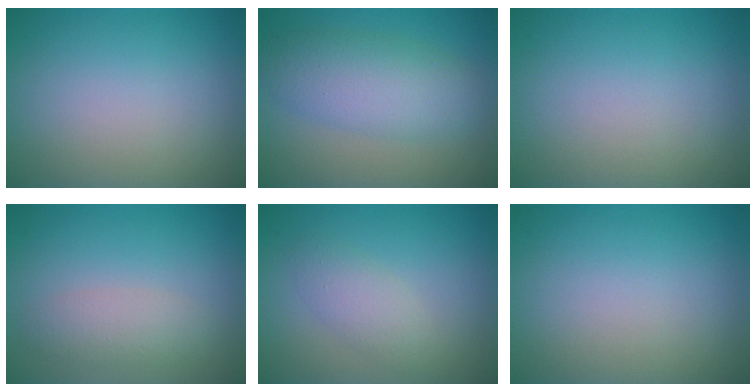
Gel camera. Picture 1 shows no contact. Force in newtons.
{"total": 5.5, "press": 5.5, "slide": 0.1}
{"total": 0.0}
{"total": 2.3, "press": 2.3, "slide": 0.2}
{"total": 2.3, "press": 2.3, "slide": 0.2}
{"total": 0.0}